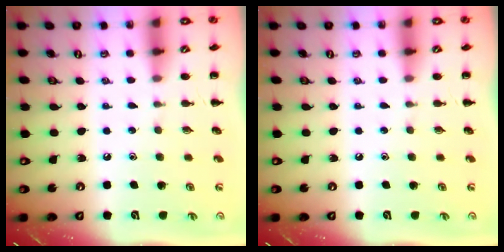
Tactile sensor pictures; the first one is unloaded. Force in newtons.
{"total": 0.0}